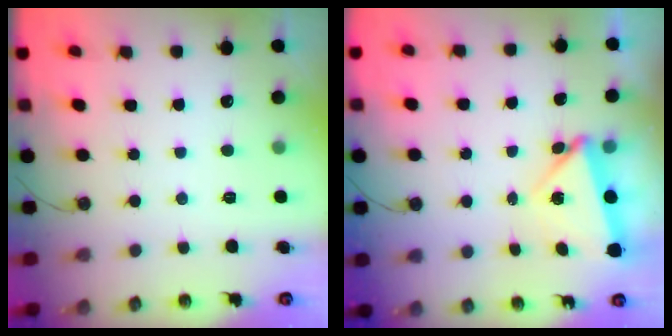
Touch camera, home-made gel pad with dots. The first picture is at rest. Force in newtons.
{"total": 5.4, "press": 5.3, "slide": 0.8}